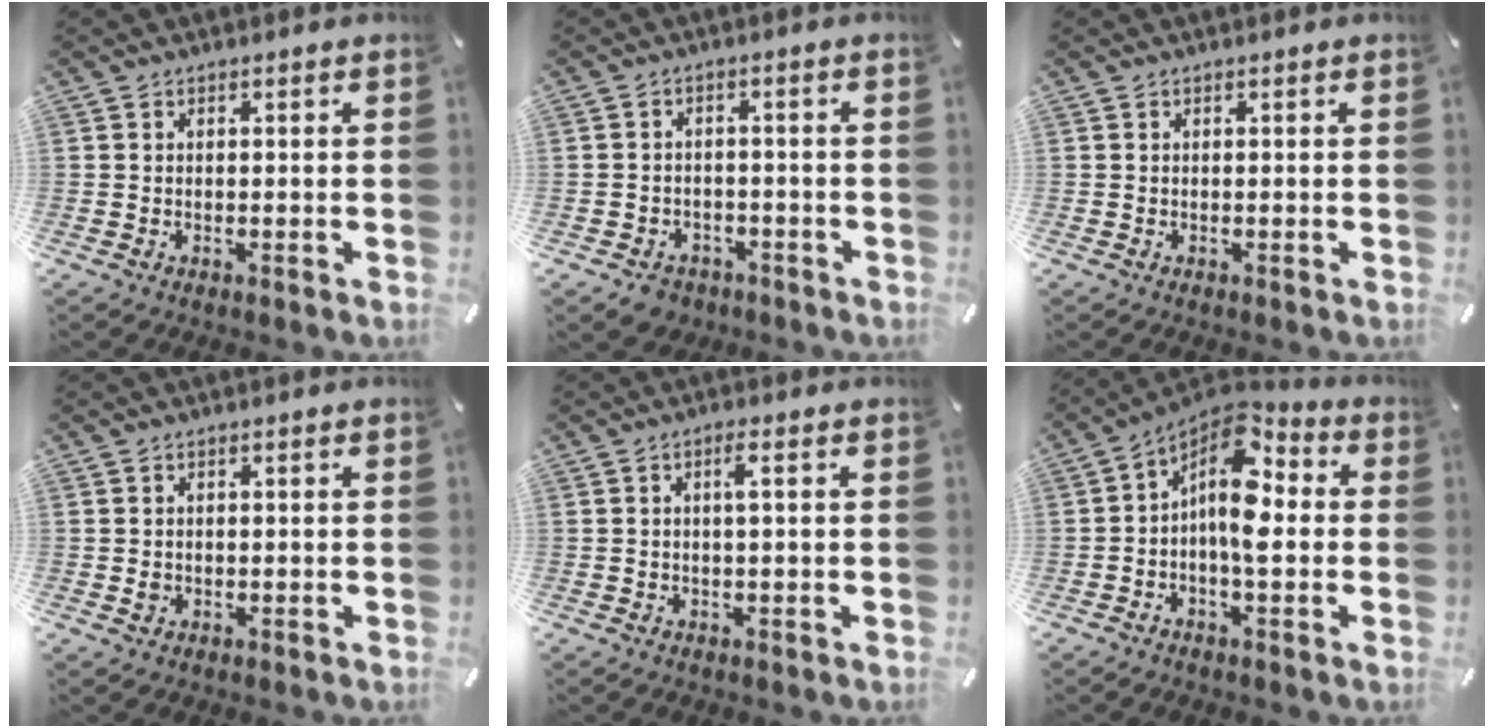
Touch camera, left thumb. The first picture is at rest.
{"total": 4.5, "force": [-2.9, 3.2, 1.2], "torque": [-0.023, 0.016, -0.055]}
{"total": 0.0}
{"total": 1.4, "force": [-0.2, 1.2, 0.8], "torque": [-0.015, 0.005, -0.005]}
{"total": 3.0, "force": [0.5, 0.5, 3.0], "torque": [-0.058, 0.006, 0.005]}
{"total": 12.1, "force": [1.7, 6.1, 10.3], "torque": [-0.189, -0.033, 0.025]}